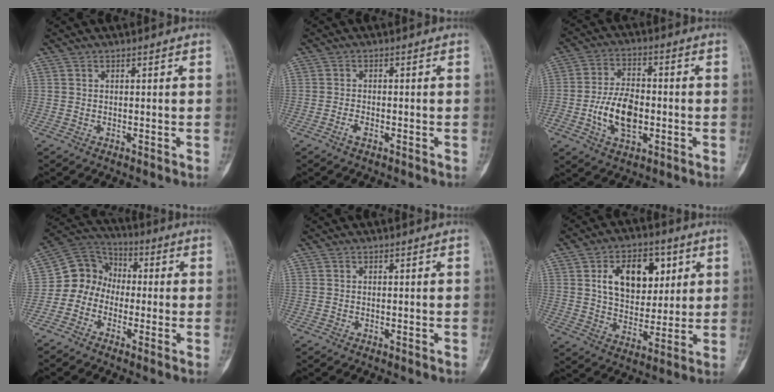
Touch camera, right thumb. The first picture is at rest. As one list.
[{"total": 1.7, "force": [-1.0, 0.7, 1.2], "torque": [-0.029, 0.005, -0.021]}, {"total": 10.8, "force": [-2.4, 6.3, 8.4], "torque": [-0.143, 0.015, -0.043]}, {"total": 8.5, "force": [-2.0, 7.7, 3.0], "torque": [-0.024, 0.059, -0.054]}, {"total": 0.0}, {"total": 14.5, "force": [4.8, 9.5, 9.8], "torque": [-0.110, -0.012, 0.083]}]